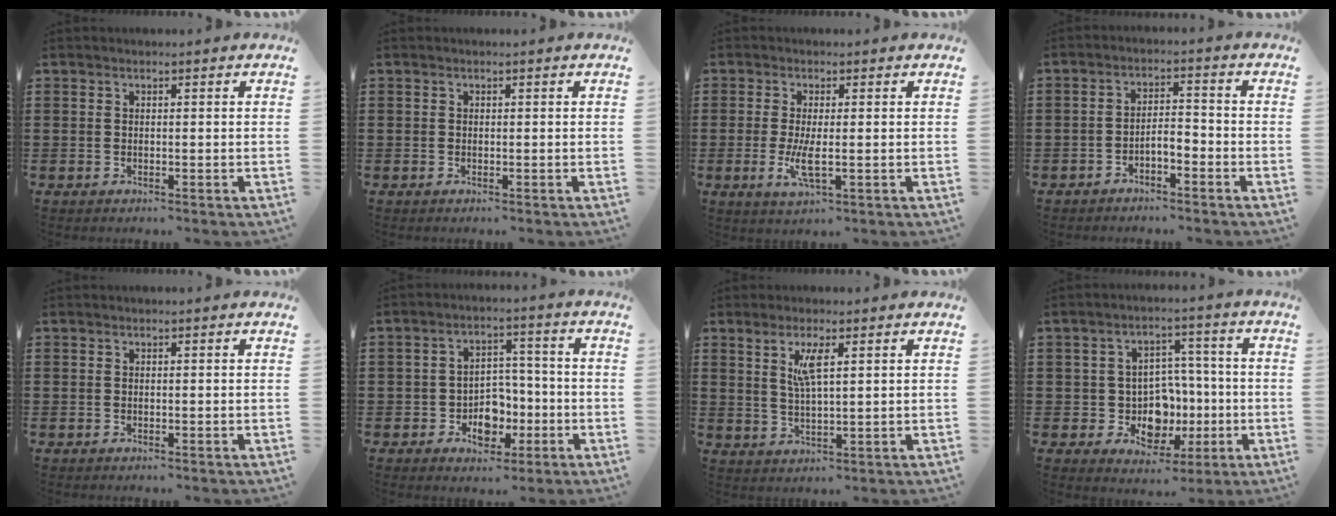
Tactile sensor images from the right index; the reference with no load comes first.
{"total": 0.0}
{"total": 4.3, "force": [-0.8, 0.9, 4.1], "torque": [-0.085, -0.010, -0.017]}
{"total": 2.5, "force": [-2.2, 0.5, 1.1], "torque": [-0.025, 0.006, -0.046]}
{"total": 0.0}
{"total": 5.6, "force": [-2.0, 4.4, 2.8], "torque": [-0.049, 0.008, -0.033]}
{"total": 4.3, "force": [2.0, 0.9, 3.7], "torque": [-0.079, 0.004, 0.033]}
{"total": 8.0, "force": [-0.8, 6.7, 4.2], "torque": [-0.072, 0.002, -0.004]}